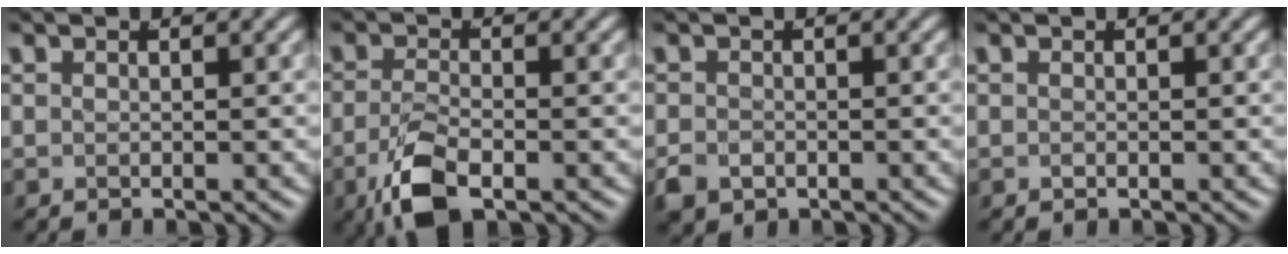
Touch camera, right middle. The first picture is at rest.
{"total": 4.7, "force": [-2.7, 1.6, 3.5], "torque": [-0.073, -0.015, -0.036]}
{"total": 2.5, "force": [-1.5, 1.7, 1.0], "torque": [-0.030, -0.021, -0.016]}
{"total": 0.0}